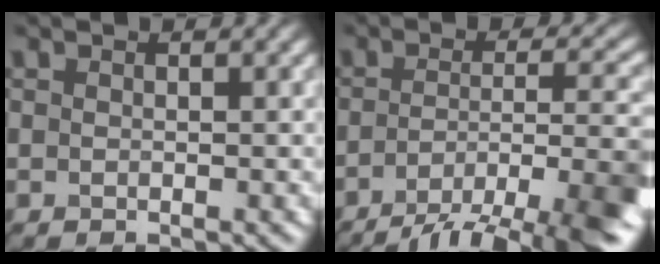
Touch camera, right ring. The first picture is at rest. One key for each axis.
{"total": 9.2, "fx": -4.8, "fy": 2.6, "fz": 7.3, "tx": -0.108, "ty": -0.004, "tz": -0.076}